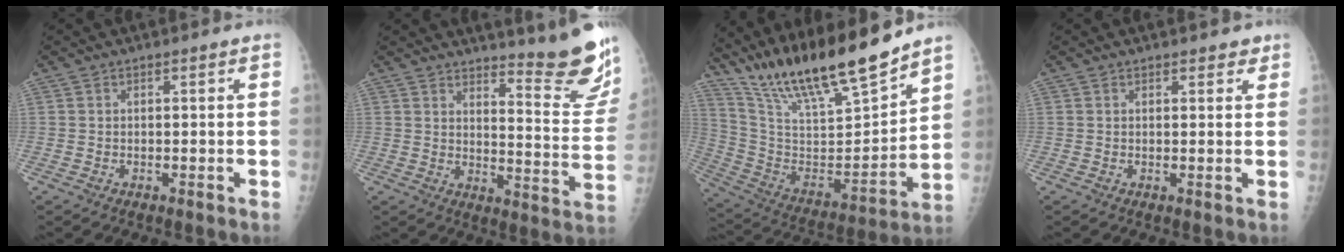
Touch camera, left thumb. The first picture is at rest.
{"total": 15.2, "force": [13.3, 1.3, 7.3], "torque": [-0.075, -0.157, 0.169]}
{"total": 22.4, "force": [18.8, 3.6, 11.6], "torque": [-0.179, -0.095, 0.339]}
{"total": 2.2, "force": [1.7, 1.3, 0.6], "torque": [0.017, -0.007, 0.015]}